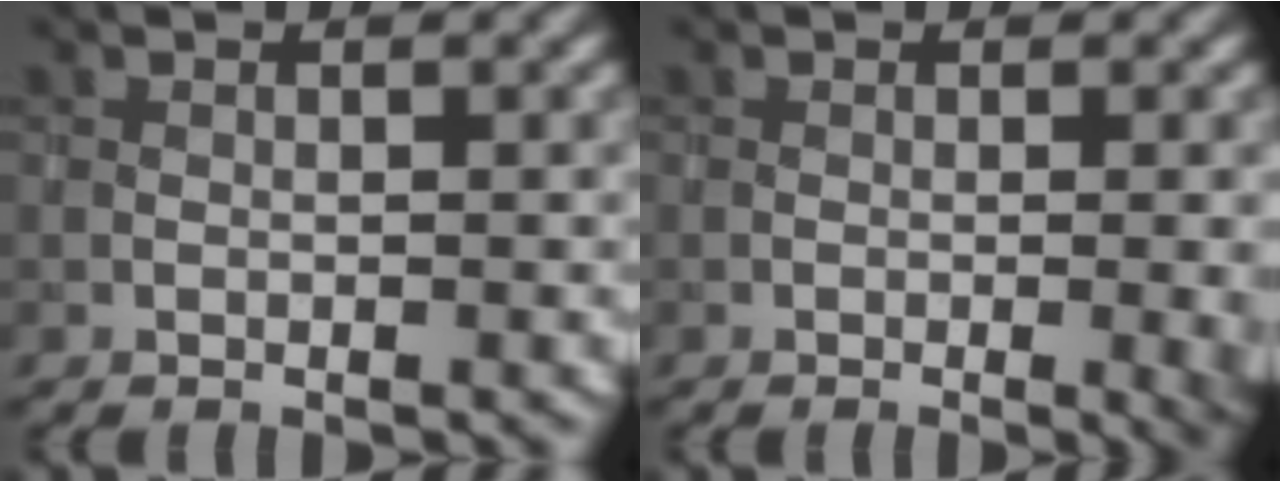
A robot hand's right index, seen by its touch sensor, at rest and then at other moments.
{"total": 3.1, "force": [-0.4, 0.9, 3.0], "torque": [-0.032, -0.003, -0.004]}